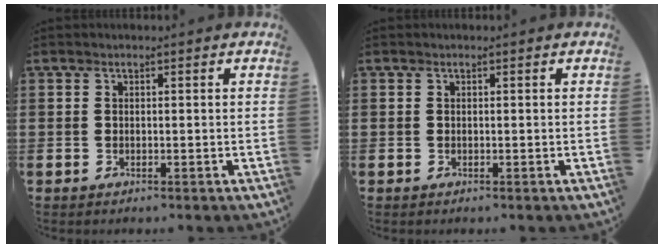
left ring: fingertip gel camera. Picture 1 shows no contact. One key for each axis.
{"total": 0.0}